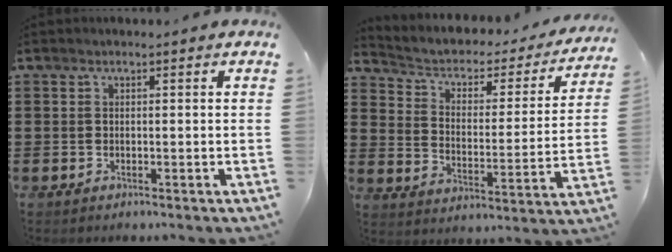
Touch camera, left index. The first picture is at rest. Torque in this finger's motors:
{"motor_torque": [1.20, -0.94, 0.07, 0.02]}